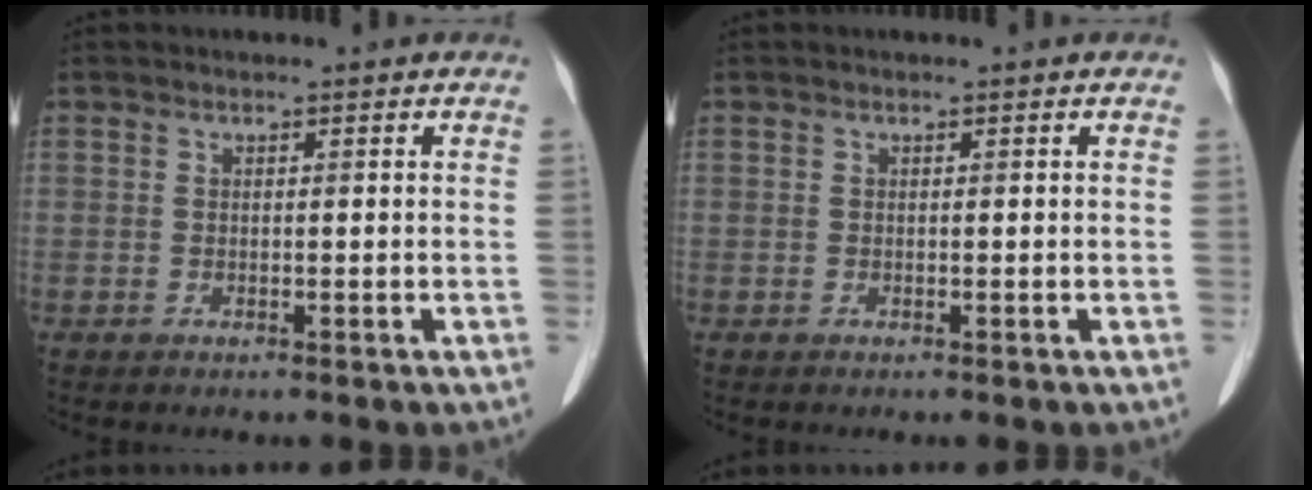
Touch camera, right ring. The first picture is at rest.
{"total": 0.0}